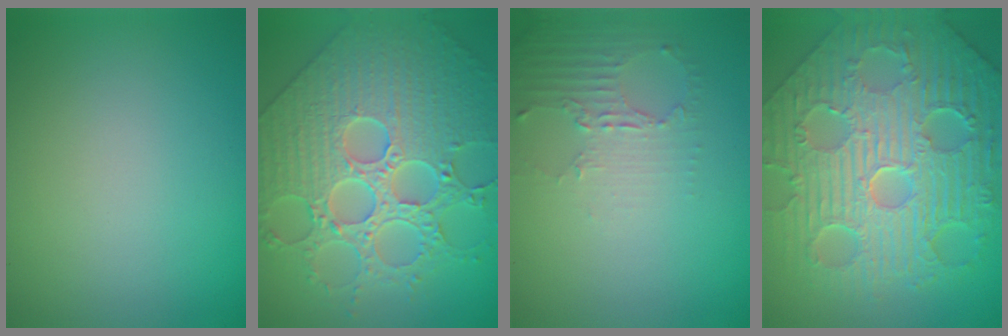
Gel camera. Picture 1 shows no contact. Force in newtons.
{"total": 8.9, "press": 7.2, "slide": 5.2}
{"total": 2.3, "press": 1.8, "slide": 1.6}
{"total": 12.4, "press": 8.2, "slide": 9.3}